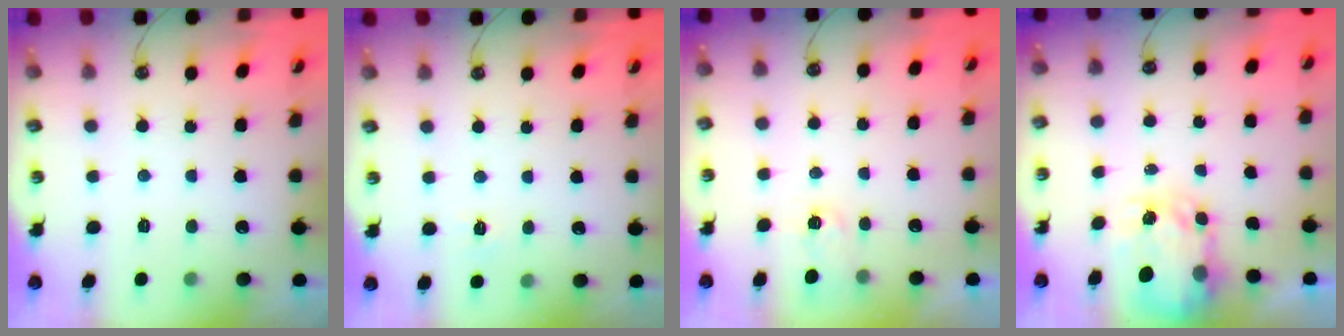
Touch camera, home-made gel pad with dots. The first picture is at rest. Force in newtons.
{"total": 4.5, "press": 4.5, "slide": 0.5}
{"total": 2.9, "press": 2.9, "slide": 0.4}
{"total": 5.8, "press": 5.7, "slide": 0.7}